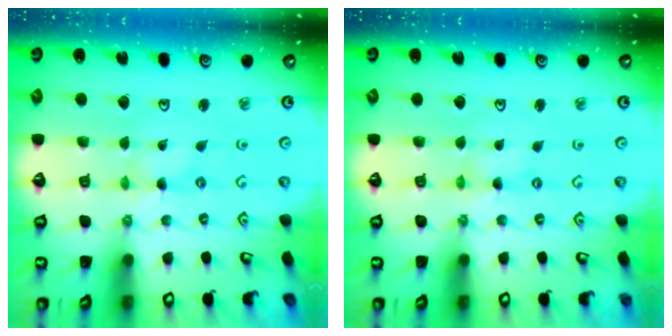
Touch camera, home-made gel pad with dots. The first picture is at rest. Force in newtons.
{"total": 0.0}